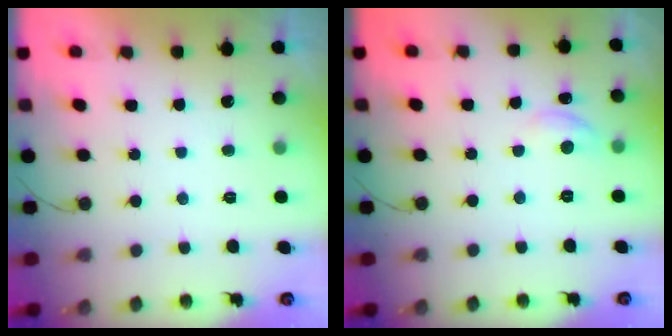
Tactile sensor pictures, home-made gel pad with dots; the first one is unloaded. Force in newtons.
{"total": 5.8, "press": 5.8, "slide": 0.3}